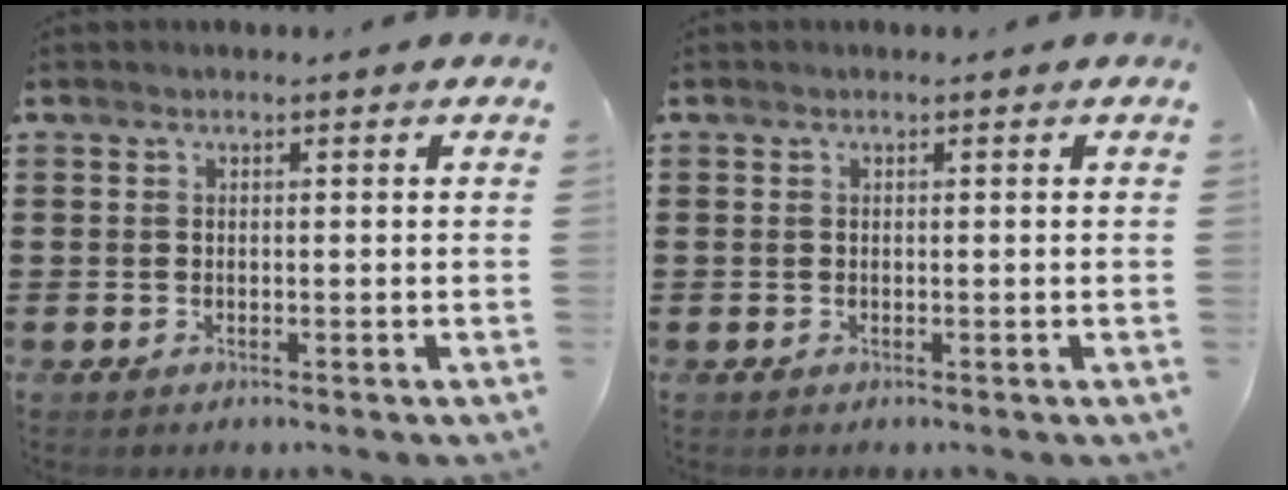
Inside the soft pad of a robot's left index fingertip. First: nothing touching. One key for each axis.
{"total": 0.0}